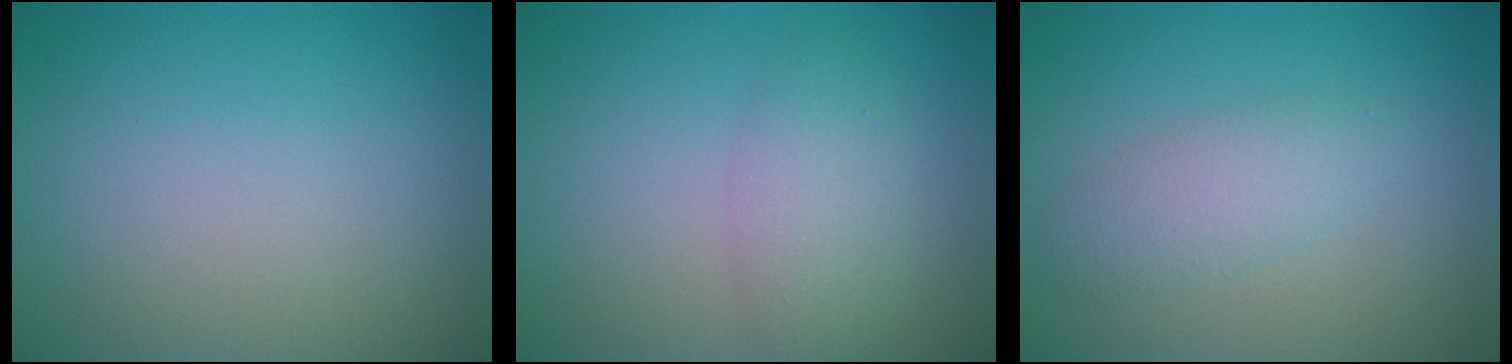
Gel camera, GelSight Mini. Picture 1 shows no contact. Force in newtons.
{"total": 2.8, "press": 2.8, "slide": 0.1}
{"total": 2.4, "press": 2.4, "slide": 0.1}